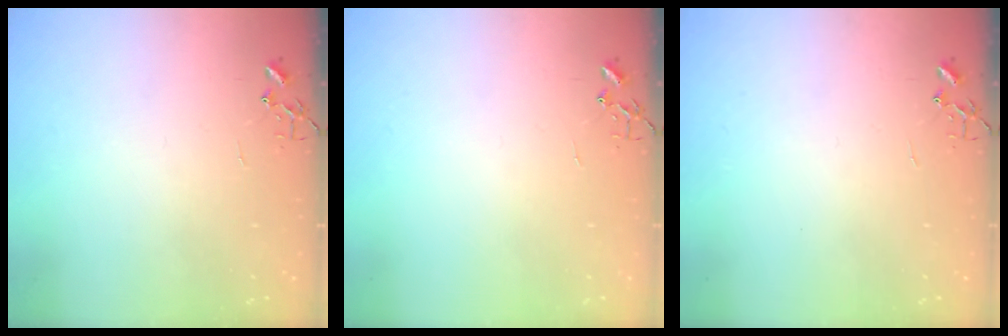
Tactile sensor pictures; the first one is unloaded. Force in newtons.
{"total": 0.0}
{"total": 0.0}